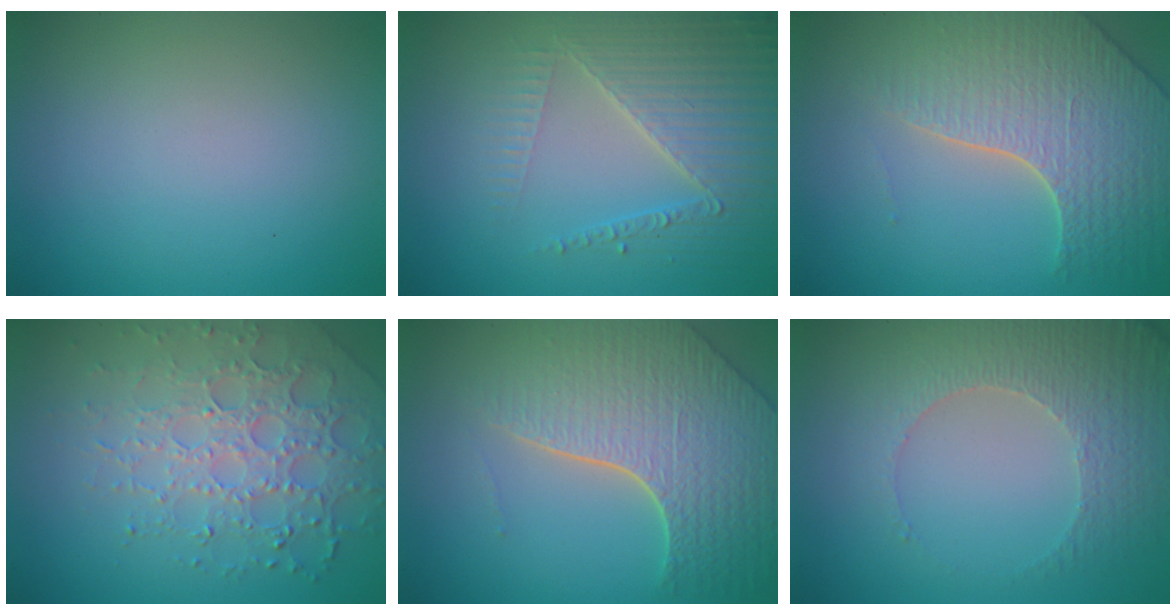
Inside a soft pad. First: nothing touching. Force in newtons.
{"total": 4.7, "press": 4.2, "slide": 2.1}
{"total": 5.8, "press": 4.9, "slide": 3.0}
{"total": 5.9, "press": 4.7, "slide": 3.6}
{"total": 8.0, "press": 5.7, "slide": 5.7}
{"total": 4.7, "press": 3.6, "slide": 3.0}